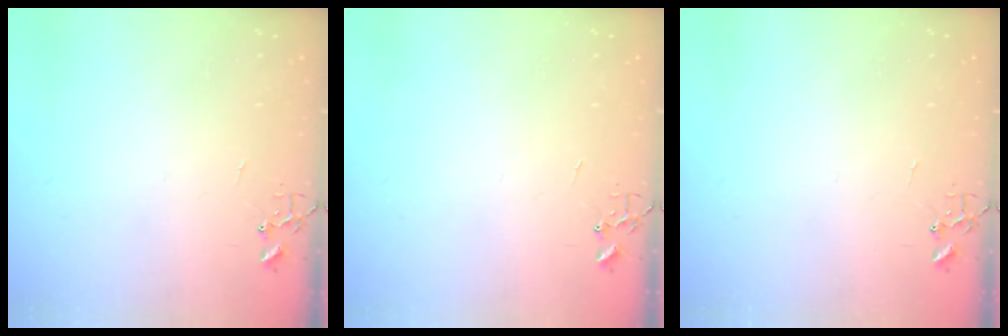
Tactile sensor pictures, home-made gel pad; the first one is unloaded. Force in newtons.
{"total": 0.0}
{"total": 0.0}